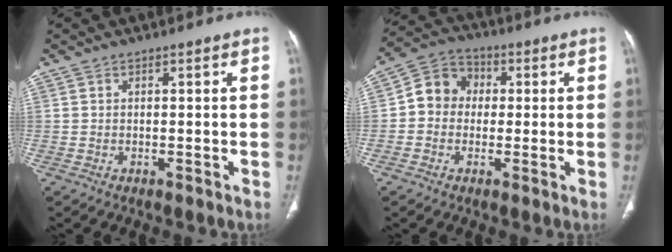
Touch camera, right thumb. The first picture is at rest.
{"total": 7.8, "force": [0.0, 7.0, 3.6], "torque": [-0.037, 0.025, -0.016]}